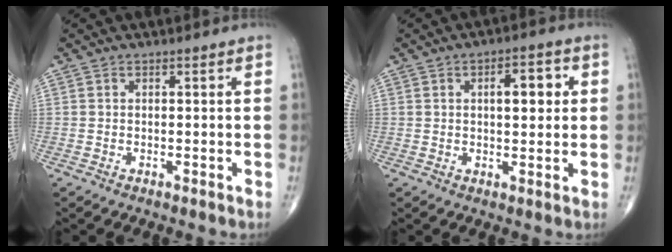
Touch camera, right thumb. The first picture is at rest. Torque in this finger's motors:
{"motor_torque": [1.27, 3.73, 0.73, 0.31, 0.03]}